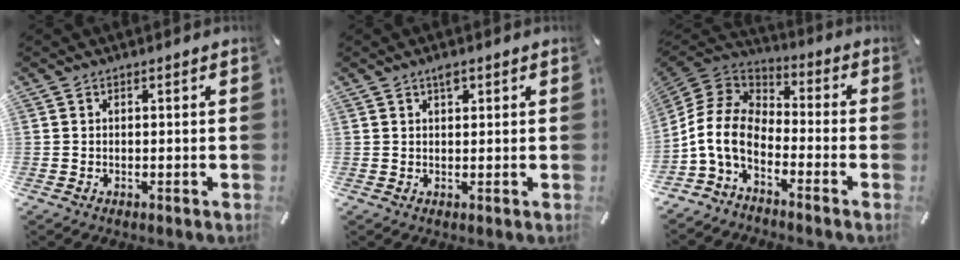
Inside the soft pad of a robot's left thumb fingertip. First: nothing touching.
{"total": 1.8, "force": [1.1, 1.0, 1.1], "torque": [-0.017, -0.001, 0.017]}
{"total": 11.8, "force": [-6.2, 7.2, 7.1], "torque": [-0.174, 0.017, -0.125]}